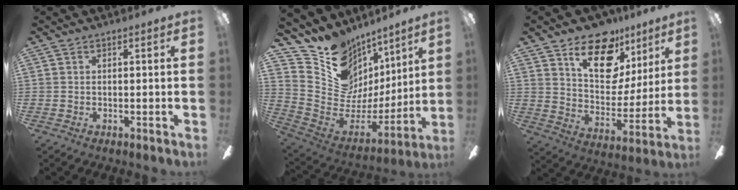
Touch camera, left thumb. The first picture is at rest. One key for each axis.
{"total": 14.5, "fx": 9.3, "fy": 10.7, "fz": 3.2, "tx": -0.066, "ty": -0.091, "tz": 0.181}
{"total": 18.0, "fx": 11.7, "fy": 10.1, "fz": 9.3, "tx": -0.139, "ty": -0.068, "tz": 0.210}